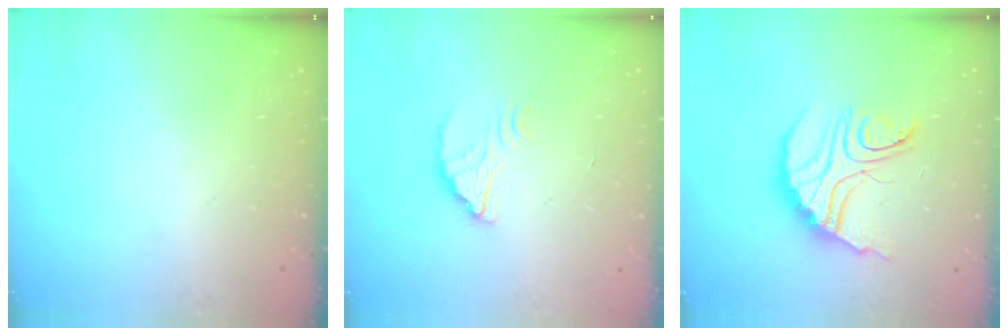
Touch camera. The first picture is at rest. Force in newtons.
{"total": 2.5, "press": 2.5, "slide": 0.1}
{"total": 17.0, "press": 16.9, "slide": 1.4}